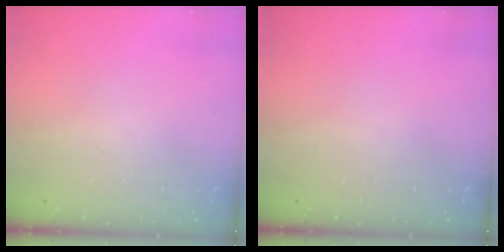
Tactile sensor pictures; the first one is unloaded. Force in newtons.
{"total": 0.0}